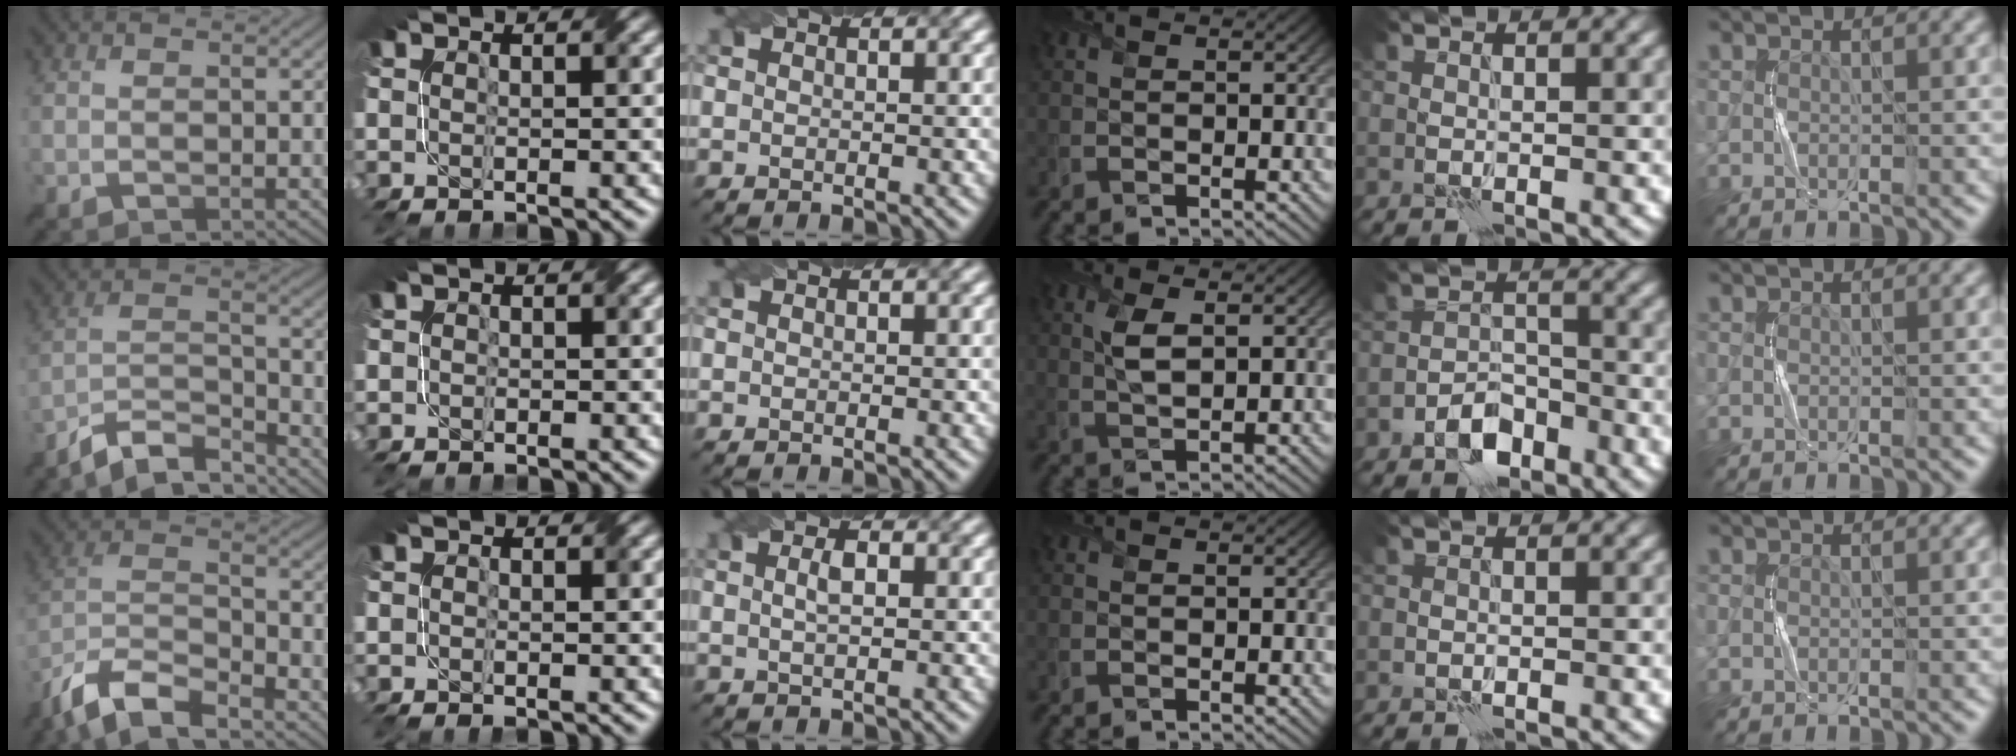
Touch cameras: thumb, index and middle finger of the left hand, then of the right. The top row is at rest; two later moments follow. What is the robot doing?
{"motion": "twist", "object": "screw"}